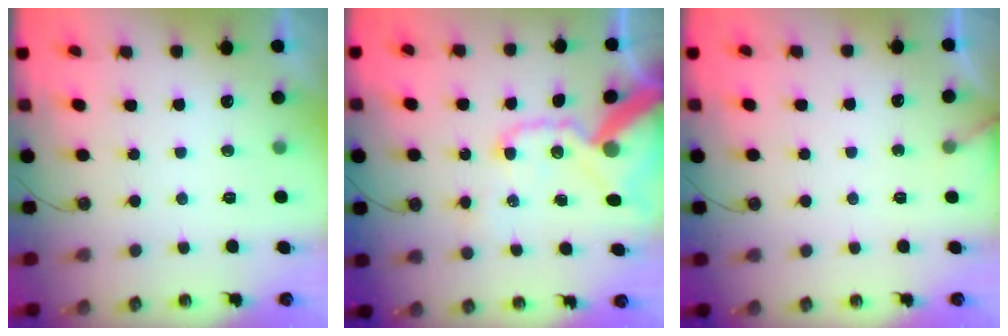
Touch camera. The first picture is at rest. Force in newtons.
{"total": 21.5, "press": 21.4, "slide": 2.9}
{"total": 2.5, "press": 2.5, "slide": 0.3}